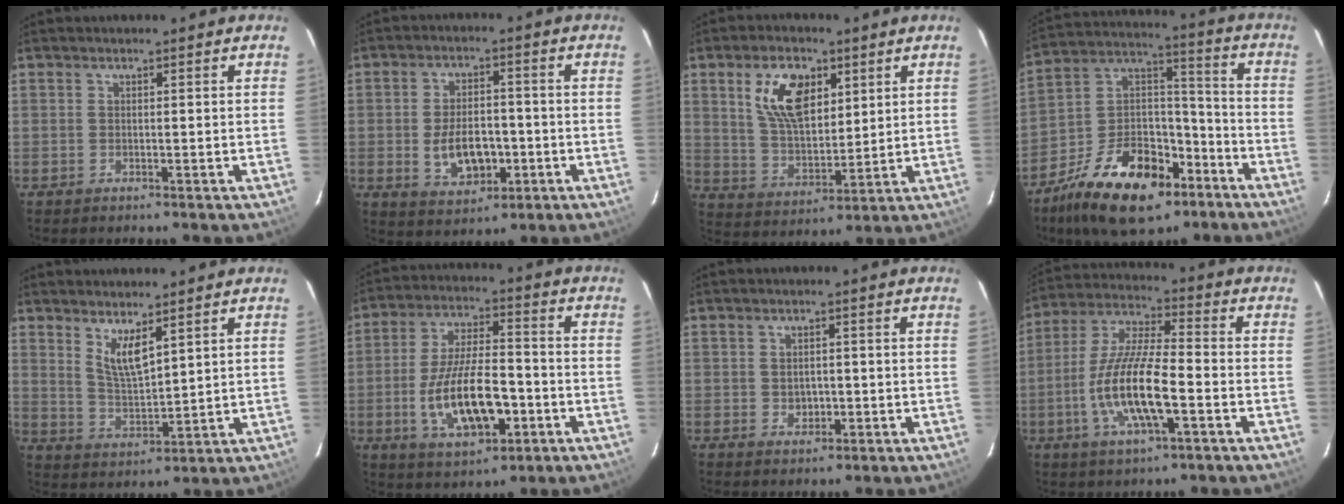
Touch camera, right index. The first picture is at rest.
{"total": 8.9, "force": [-2.1, 5.5, 6.7], "torque": [-0.132, 0.000, -0.022]}
{"total": 11.9, "force": [5.0, 6.6, 8.6], "torque": [-0.156, 0.014, 0.102]}
{"total": 21.3, "force": [-12.6, 11.6, 12.6], "torque": [-0.245, 0.034, -0.200]}
{"total": 6.1, "force": [3.9, 1.7, 4.5], "torque": [-0.083, -0.012, 0.080]}
{"total": 14.8, "force": [-4.5, 6.1, 12.7], "torque": [-0.252, -0.006, -0.067]}
{"total": 2.6, "force": [-0.3, 2.3, 1.2], "torque": [-0.018, 0.000, 0.000]}
{"total": 14.2, "force": [-4.5, 3.5, 13.0], "torque": [-0.269, -0.008, -0.087]}